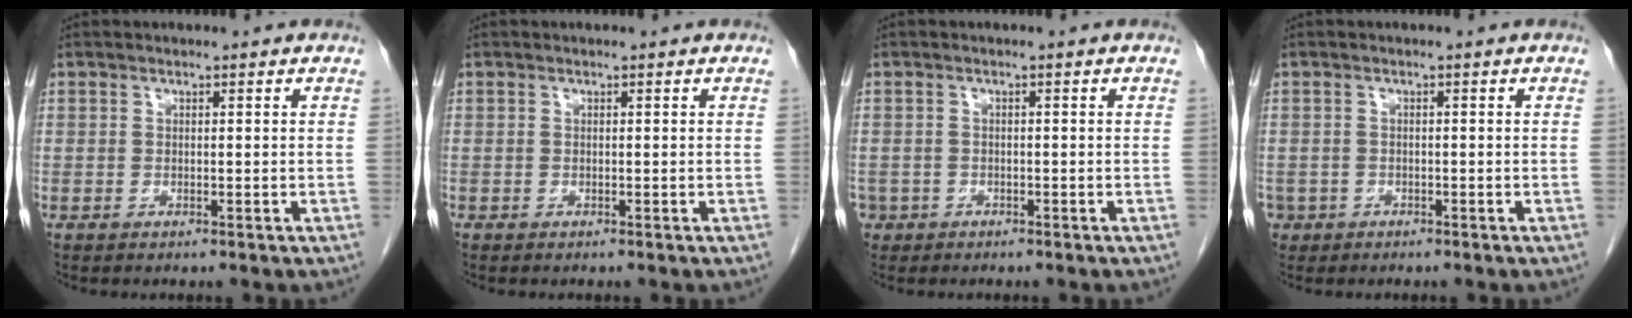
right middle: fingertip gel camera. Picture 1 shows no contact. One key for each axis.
{"total": 0.0}
{"total": 2.5, "fx": -1.4, "fy": 2.0, "fz": 0.0, "tx": -0.003, "ty": 0.006, "tz": -0.026}
{"total": 2.5, "fx": -1.4, "fy": 2.1, "fz": 0.1, "tx": -0.002, "ty": 0.005, "tz": -0.025}